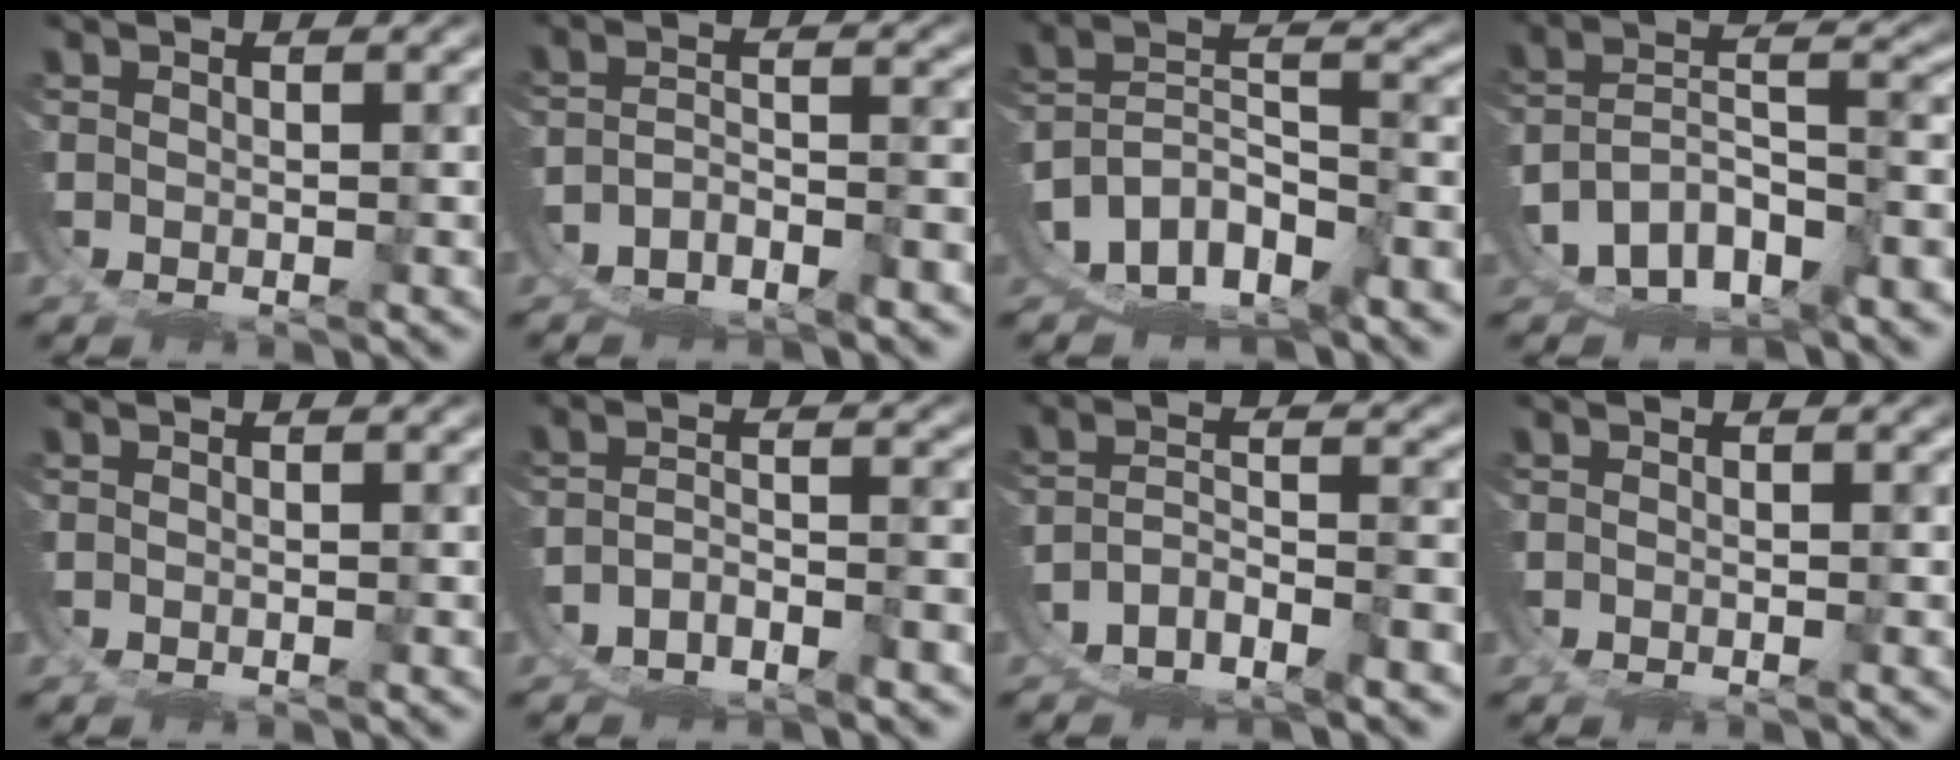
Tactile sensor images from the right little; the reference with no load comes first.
{"total": 7.6, "force": [-5.2, 5.2, 1.7], "torque": [-0.044, -0.026, -0.086]}
{"total": 14.8, "force": [-6.7, 12.3, 4.8], "torque": [-0.141, -0.061, -0.108]}
{"total": 12.1, "force": [-6.1, 9.6, 4.1], "torque": [-0.117, -0.038, -0.098]}
{"total": 0.0}
{"total": 6.6, "force": [-4.6, 4.5, 1.6], "torque": [-0.038, -0.020, -0.078]}
{"total": 10.0, "force": [-6.0, 7.5, 2.5], "torque": [-0.073, -0.037, -0.100]}
{"total": 0.0}